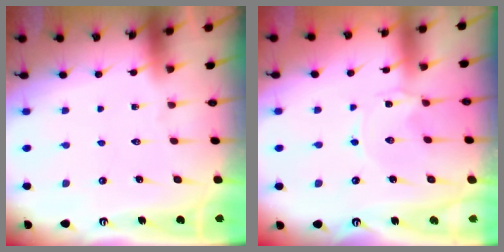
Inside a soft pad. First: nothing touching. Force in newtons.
{"total": 0.0}